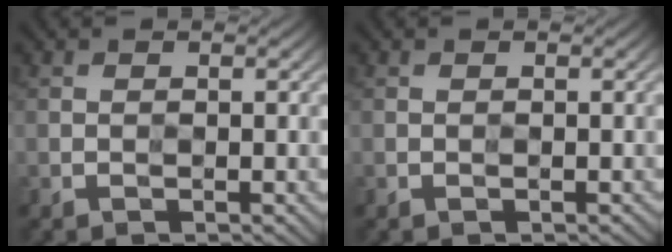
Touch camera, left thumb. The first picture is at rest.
{"total": 0.0}